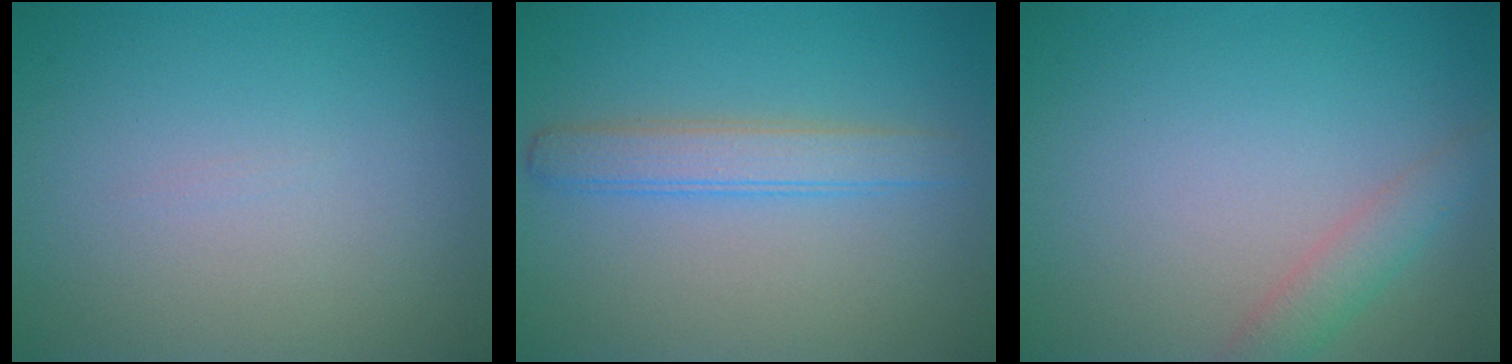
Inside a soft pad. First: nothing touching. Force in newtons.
{"total": 2.9, "press": 2.9, "slide": 0.1}
{"total": 2.1, "press": 2.1, "slide": 0.2}